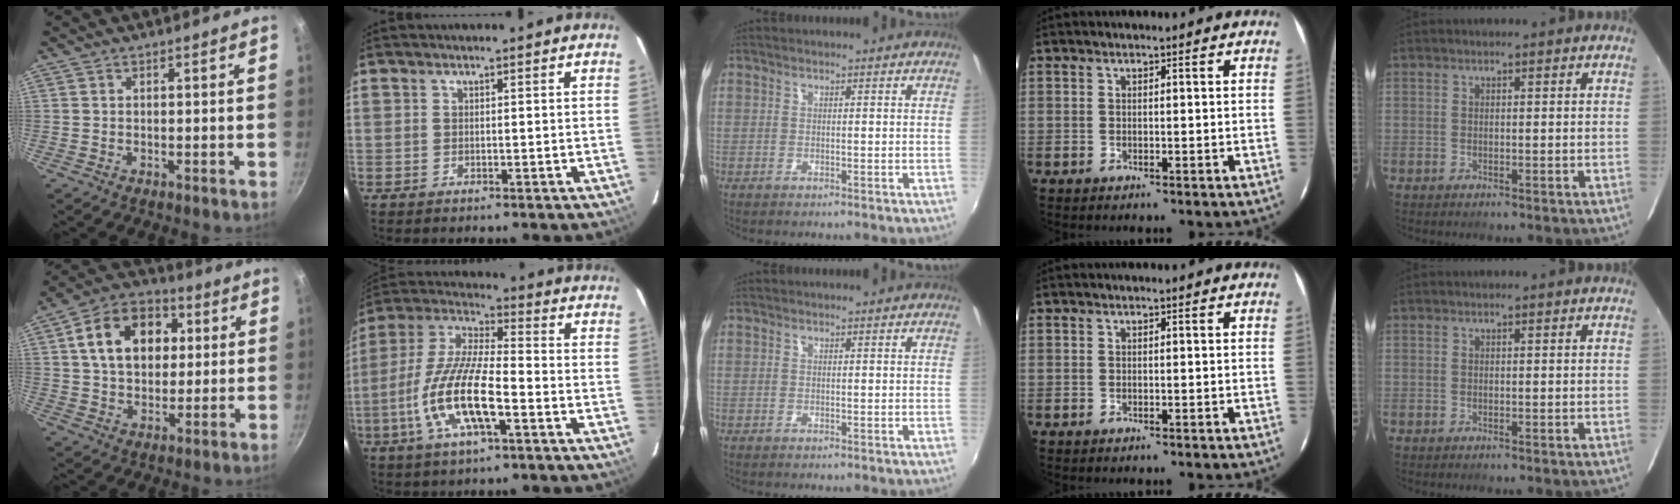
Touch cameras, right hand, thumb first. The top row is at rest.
{"thumb": {"total": 16.1, "force": [3.7, 11.6, 10.5], "torque": [-0.145, 0.018, 0.051]}, "index": {"total": 15.4, "force": [-5.8, 4.0, 13.7], "torque": [-0.286, -0.012, -0.115]}}